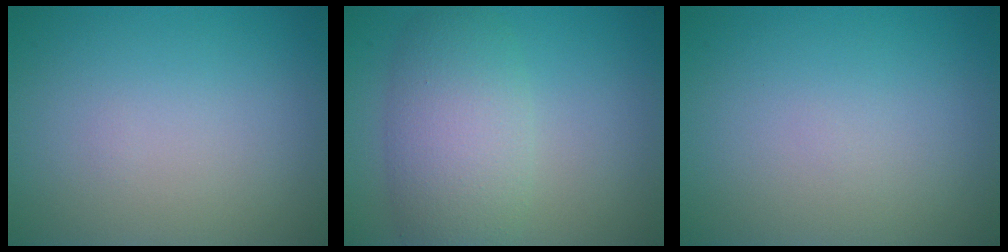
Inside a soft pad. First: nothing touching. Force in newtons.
{"total": 6.1, "press": 6.1, "slide": 0.5}
{"total": 0.0}